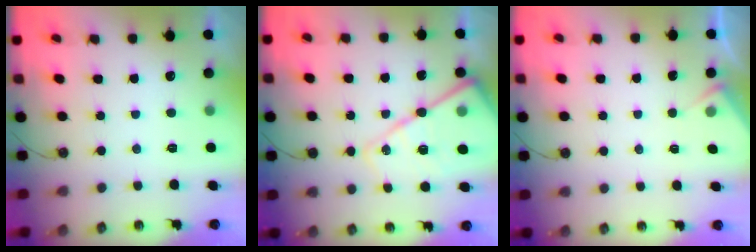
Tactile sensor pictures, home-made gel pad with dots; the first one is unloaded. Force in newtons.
{"total": 20.1, "press": 20.0, "slide": 1.9}
{"total": 4.8, "press": 4.7, "slide": 0.6}